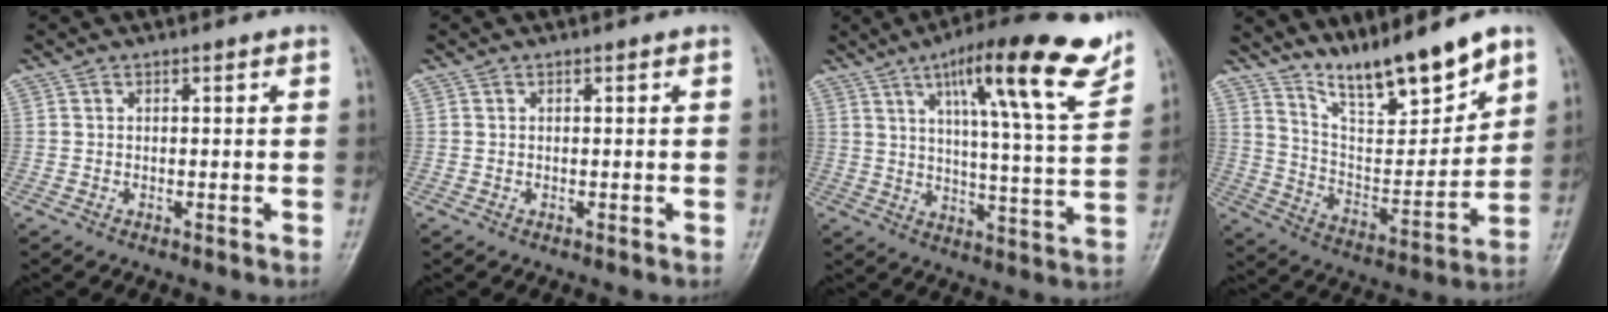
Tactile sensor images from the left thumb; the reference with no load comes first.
{"total": 0.0}
{"total": 19.4, "force": [11.5, 3.3, 15.3], "torque": [-0.201, -0.047, 0.169]}
{"total": 15.3, "force": [12.0, 3.1, 8.9], "torque": [-0.116, -0.077, 0.221]}